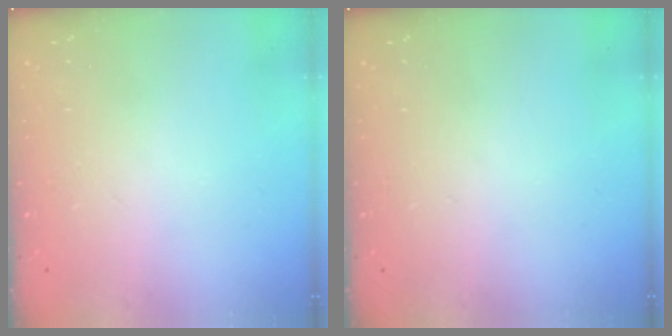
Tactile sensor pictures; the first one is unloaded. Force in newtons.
{"total": 0.0}